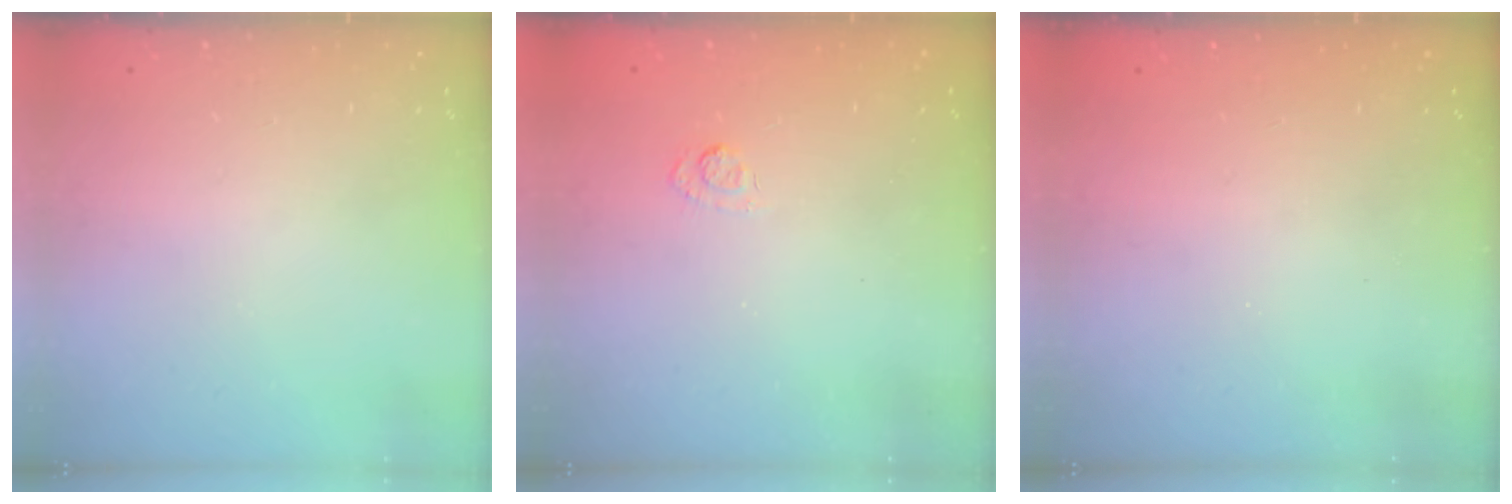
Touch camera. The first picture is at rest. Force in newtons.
{"total": 2.7, "press": 2.3, "slide": 1.5}
{"total": 2.3, "press": 2.2, "slide": 0.8}